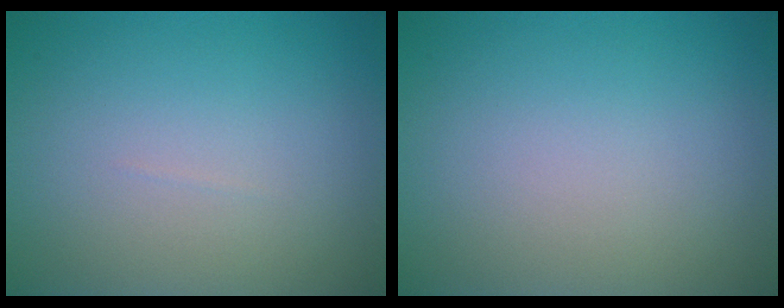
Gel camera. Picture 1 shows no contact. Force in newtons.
{"total": 0.0}